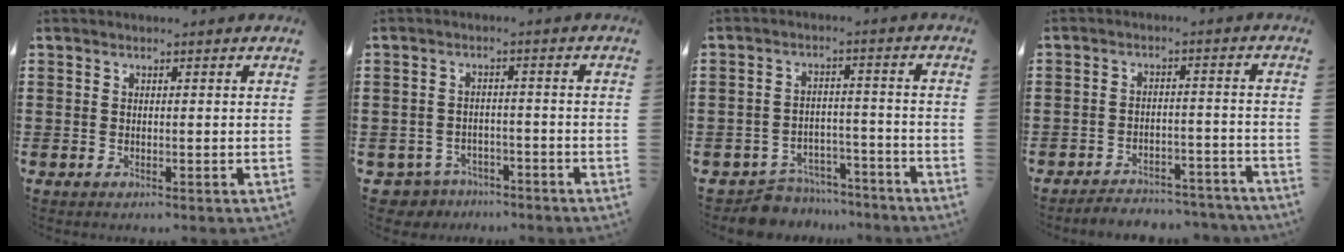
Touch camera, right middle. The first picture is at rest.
{"total": 3.3, "force": [-3.2, 1.0, 0.0], "torque": [-0.024, -0.004, -0.073]}
{"total": 5.8, "force": [-5.7, 1.1, 0.2], "torque": [-0.009, 0.017, -0.116]}
{"total": 4.0, "force": [-3.9, 0.4, 0.1], "torque": [-0.005, 0.006, -0.084]}